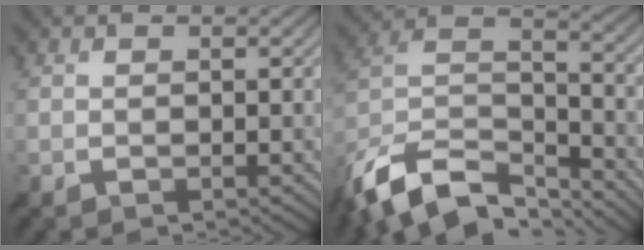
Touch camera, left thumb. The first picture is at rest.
{"total": 14.9, "force": [-10.9, 6.5, 7.7], "torque": [-0.203, -0.010, -0.191]}